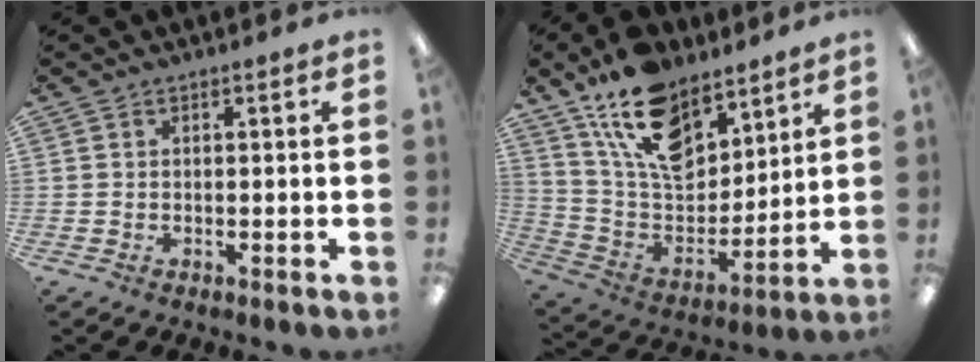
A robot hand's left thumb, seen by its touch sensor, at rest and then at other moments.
{"total": 18.1, "force": [12.2, 9.8, 9.1], "torque": [-0.169, -0.065, 0.226]}